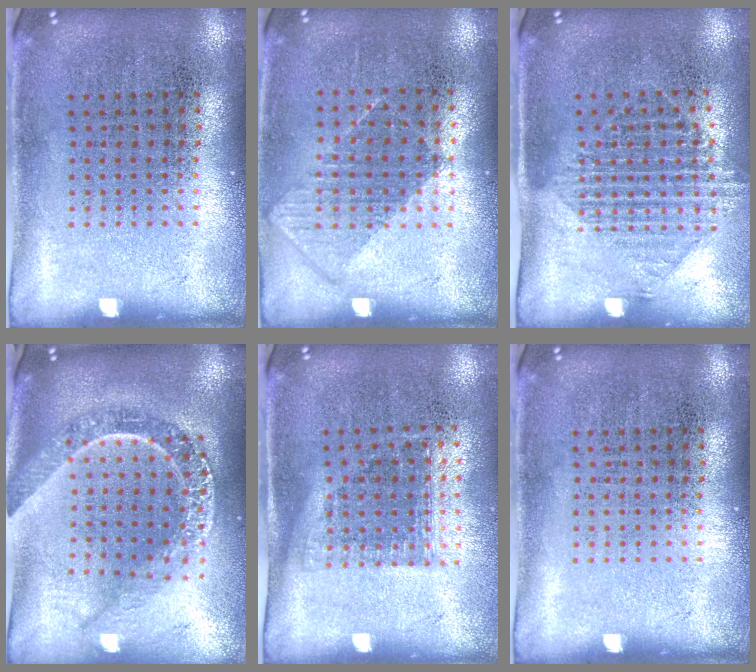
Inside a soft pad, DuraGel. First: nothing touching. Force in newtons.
{"total": 0.8, "press": 0.7, "slide": 0.4}
{"total": 1.5, "press": 1.3, "slide": 0.9}
{"total": 2.5, "press": 2.0, "slide": 1.4}
{"total": 1.1, "press": 0.9, "slide": 0.6}
{"total": 0.0}